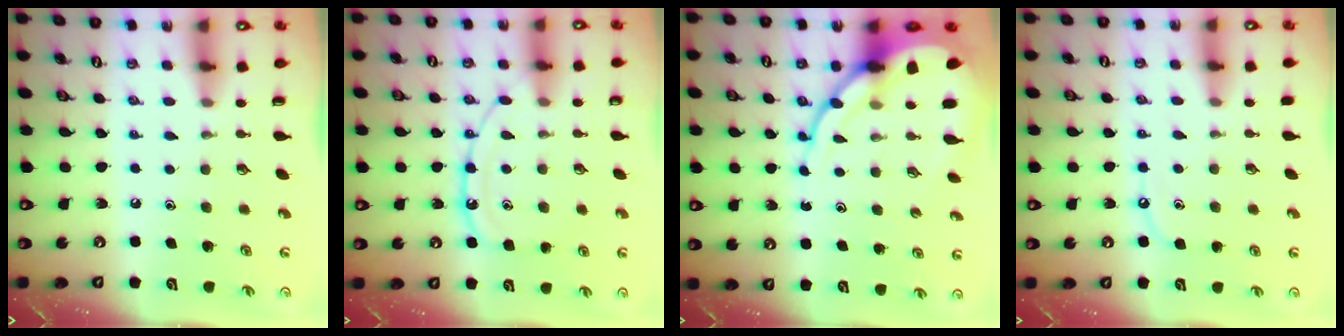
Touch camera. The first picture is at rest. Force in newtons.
{"total": 12.3, "press": 12.2, "slide": 1.3}
{"total": 13.5, "press": 13.4, "slide": 1.5}
{"total": 5.7, "press": 5.6, "slide": 0.6}